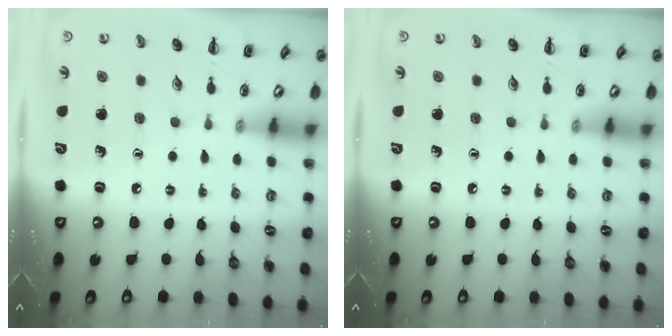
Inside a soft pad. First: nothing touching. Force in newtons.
{"total": 0.0}